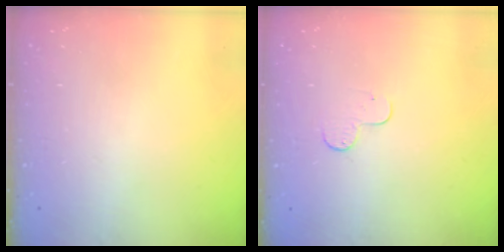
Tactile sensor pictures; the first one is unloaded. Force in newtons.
{"total": 4.8, "press": 4.8, "slide": 0.5}